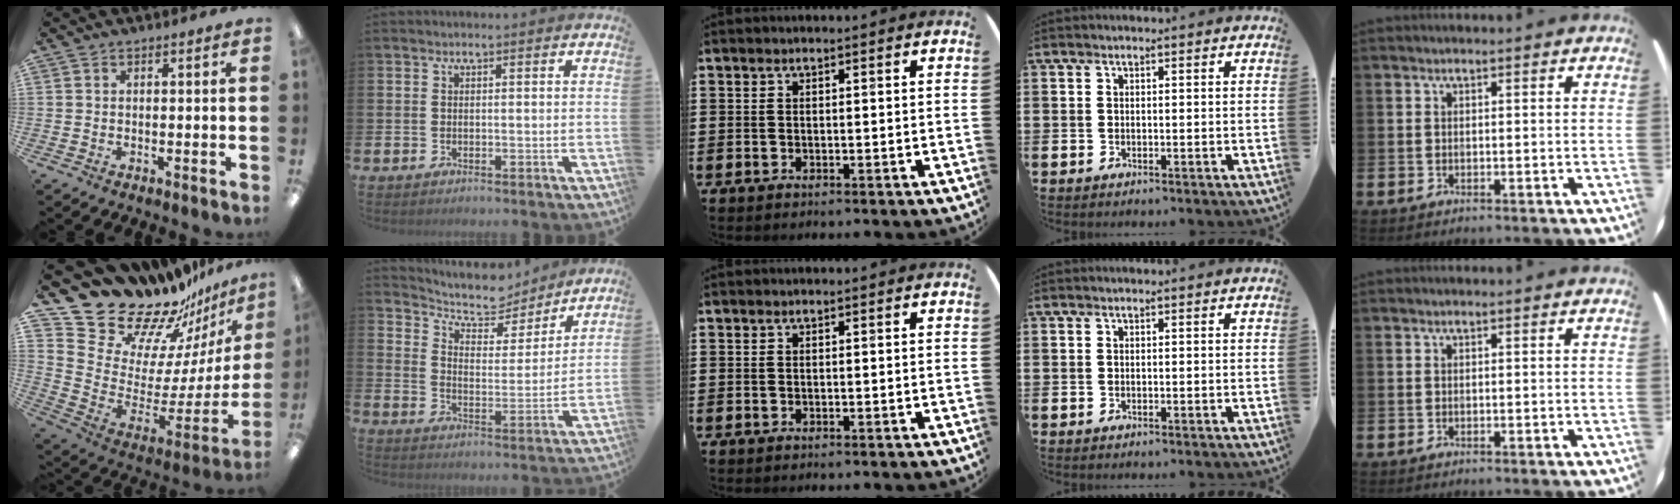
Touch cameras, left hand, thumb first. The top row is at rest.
{"thumb": {"total": 22.3, "force": [20.0, 8.3, 5.6], "torque": [-0.090, -0.180, 0.373]}, "index": {"total": 7.7, "force": [7.0, 2.8, 1.6], "torque": [-0.056, -0.053, 0.118]}}